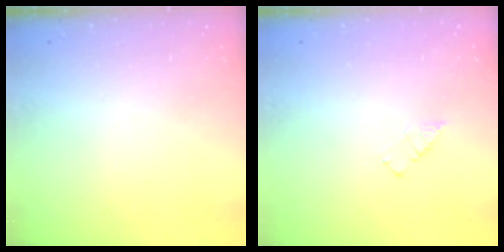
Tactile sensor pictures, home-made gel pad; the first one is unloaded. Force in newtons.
{"total": 2.9, "press": 2.9, "slide": 0.4}